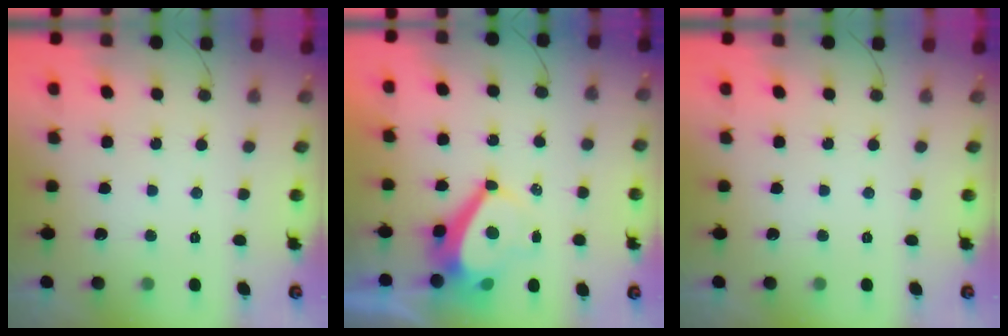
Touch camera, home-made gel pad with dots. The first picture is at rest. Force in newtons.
{"total": 5.6, "press": 5.6, "slide": 0.7}
{"total": 0.0}